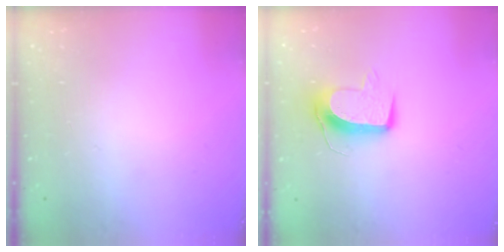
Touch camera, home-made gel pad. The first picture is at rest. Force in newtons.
{"total": 10.3, "press": 10.3, "slide": 0.7}